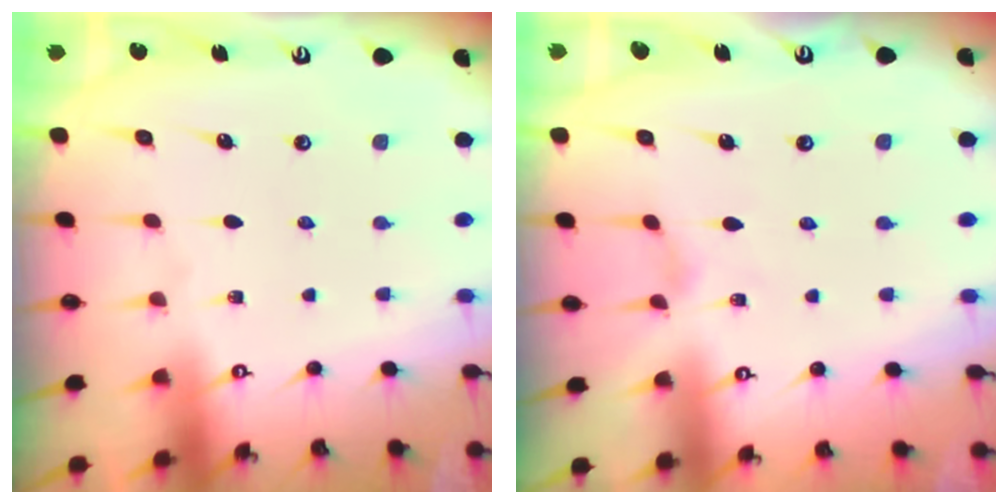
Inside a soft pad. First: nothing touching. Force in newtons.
{"total": 0.0}